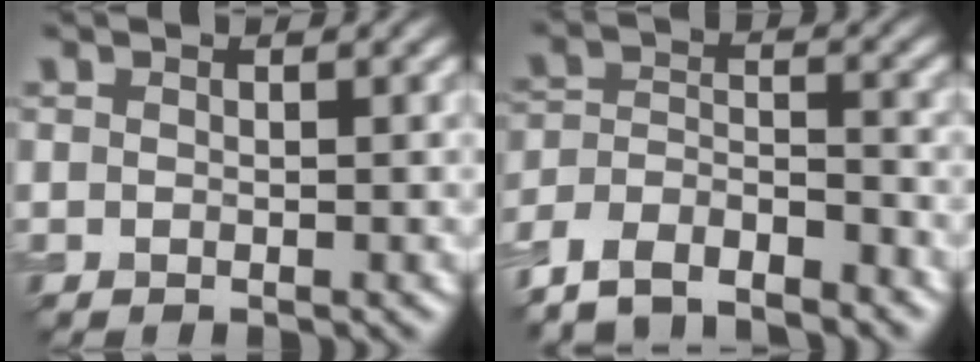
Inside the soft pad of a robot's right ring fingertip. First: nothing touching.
{"total": 5.8, "force": [-5.2, 1.7, 2.0], "torque": [-0.036, -0.007, -0.103]}